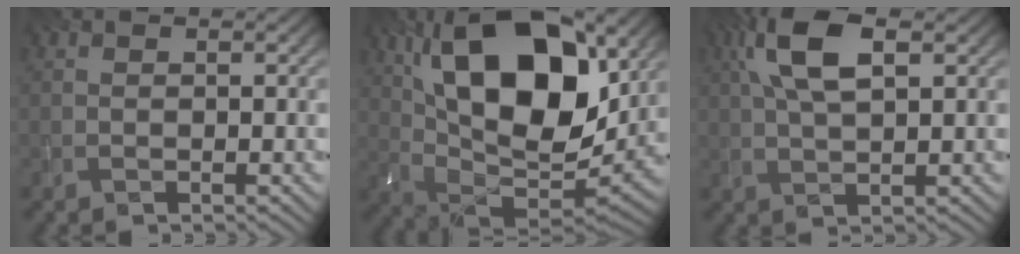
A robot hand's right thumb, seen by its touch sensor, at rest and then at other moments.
{"total": 19.6, "force": [7.7, 10.0, 15.0], "torque": [-0.280, 0.025, 0.125]}
{"total": 8.5, "force": [3.1, 3.5, 7.1], "torque": [-0.161, 0.019, 0.054]}